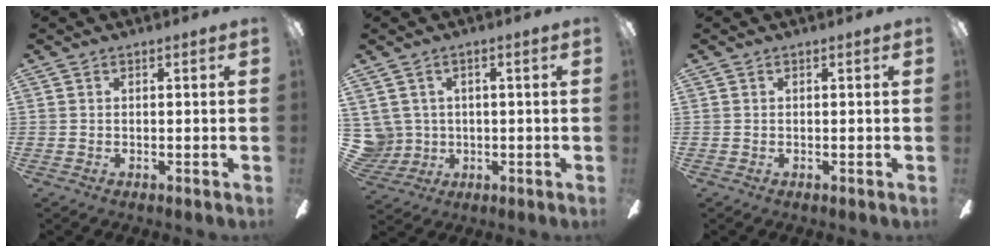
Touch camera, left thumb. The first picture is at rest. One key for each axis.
{"total": 5.2, "fx": 1.1, "fy": 5.0, "fz": 0.6, "tx": -0.036, "ty": 0.000, "tz": 0.023}
{"total": 0.0}